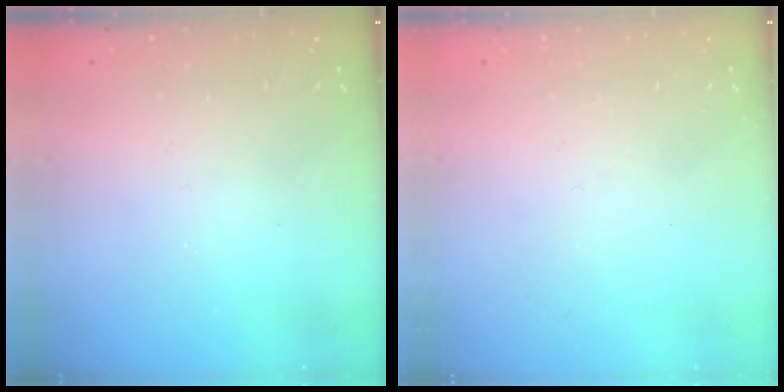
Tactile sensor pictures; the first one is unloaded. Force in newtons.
{"total": 0.0}